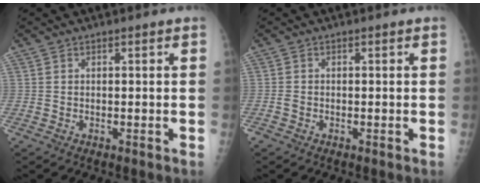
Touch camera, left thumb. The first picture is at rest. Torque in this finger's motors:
{"motor_torque": [-0.03, 0.04, 0.14, 0.13, 0.01]}